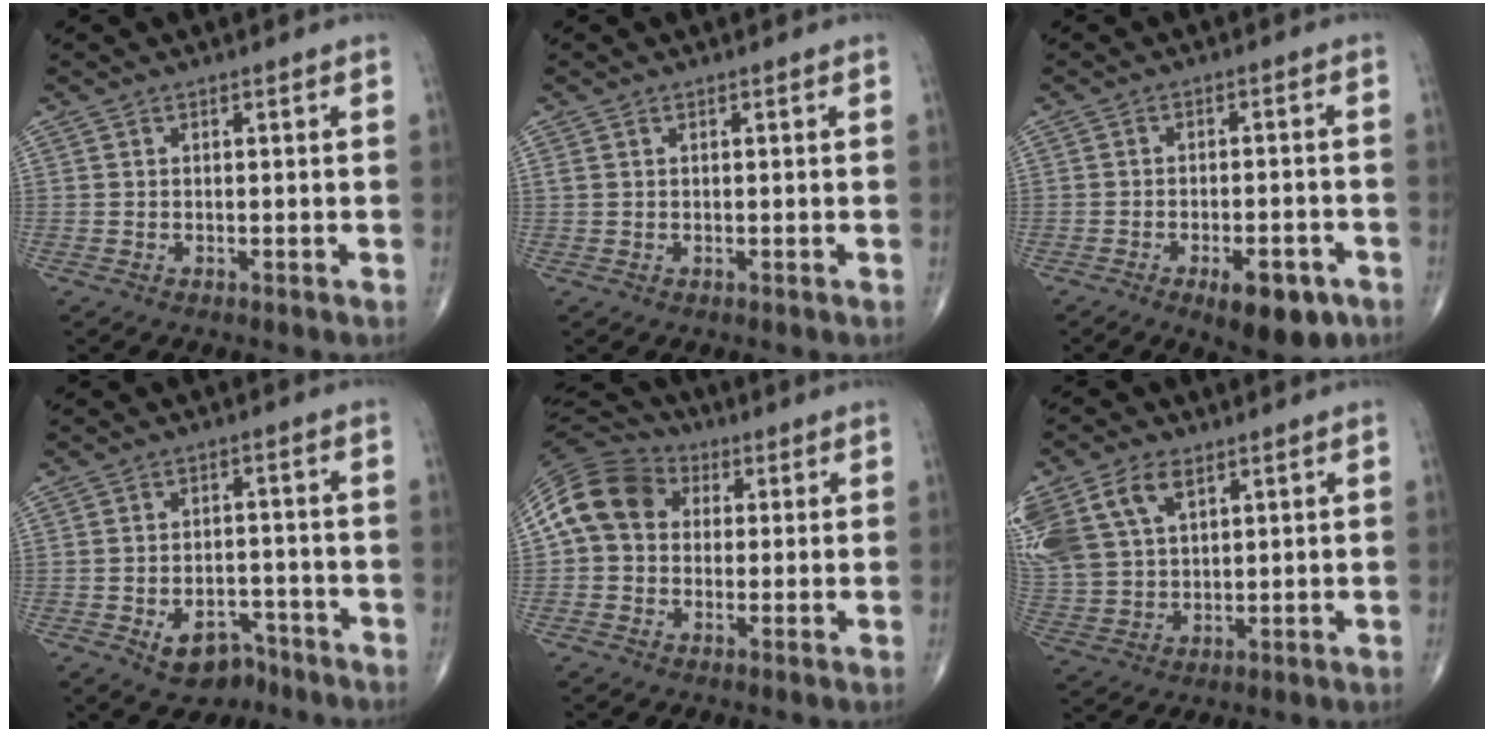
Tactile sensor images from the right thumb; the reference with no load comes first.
{"total": 0.7, "force": [0.4, 0.4, 0.4], "torque": [-0.011, 0.010, 0.009]}
{"total": 9.4, "force": [-5.0, 3.8, 7.0], "torque": [-0.086, 0.015, -0.064]}
{"total": 7.1, "force": [-4.2, 4.7, 3.2], "torque": [-0.028, 0.038, -0.057]}
{"total": 12.6, "force": [2.2, 10.2, 7.0], "torque": [-0.121, 0.029, 0.028]}
{"total": 17.7, "force": [8.2, 11.5, 10.7], "torque": [-0.257, 0.012, 0.166]}